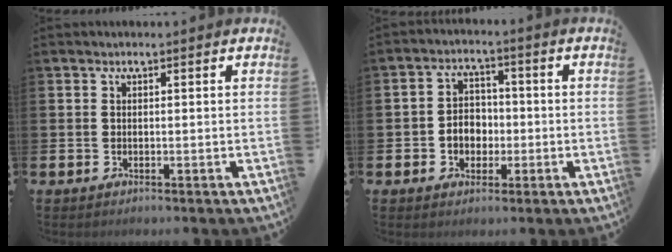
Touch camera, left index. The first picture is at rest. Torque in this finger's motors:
{"motor_torque": [0.48, 0.41, 0.12, 0.04]}